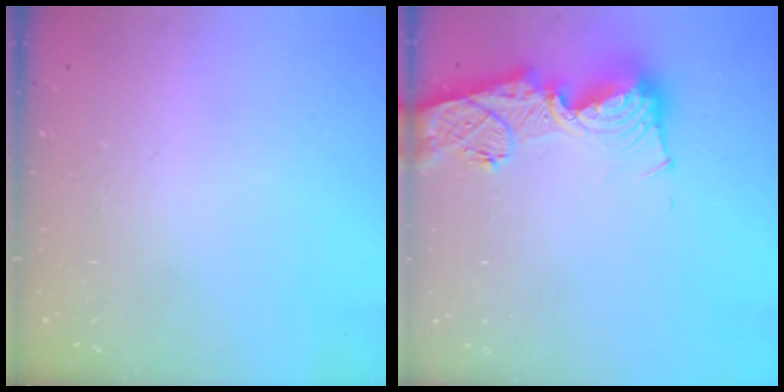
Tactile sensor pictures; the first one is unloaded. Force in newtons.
{"total": 16.1, "press": 16.0, "slide": 1.6}